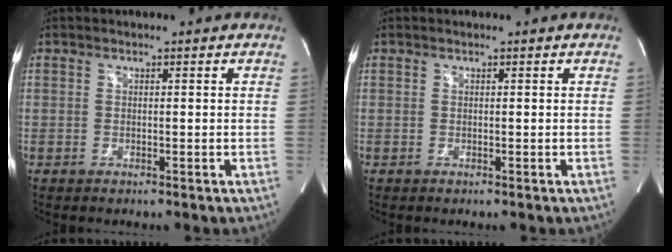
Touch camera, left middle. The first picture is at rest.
{"total": 0.0}